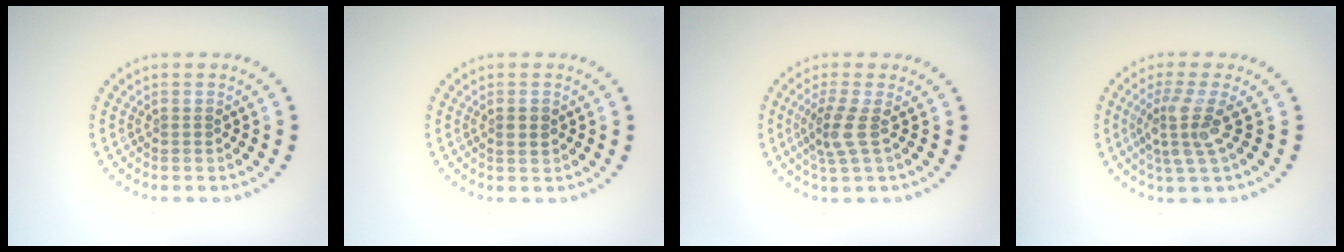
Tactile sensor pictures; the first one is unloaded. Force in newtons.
{"total": 1.1, "press": 1.1, "slide": 0.3}
{"total": 2.6, "press": 2.0, "slide": 1.5}
{"total": 3.4, "press": 2.5, "slide": 2.3}